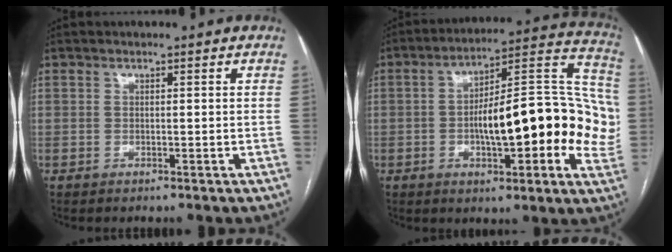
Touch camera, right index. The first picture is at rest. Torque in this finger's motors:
{"motor_torque": [2.14, 0.00, 1.05, 0.21]}